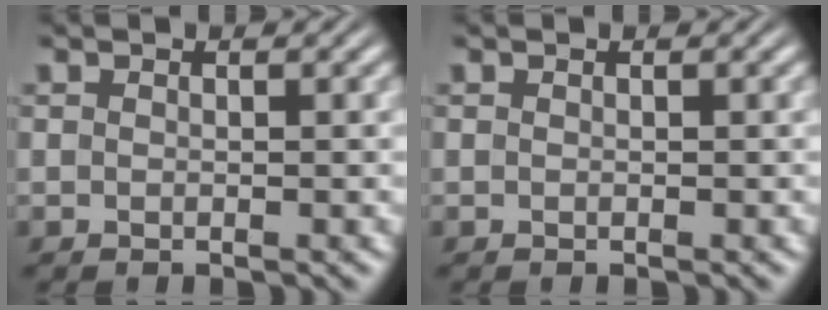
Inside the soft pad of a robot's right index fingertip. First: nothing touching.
{"total": 0.0}